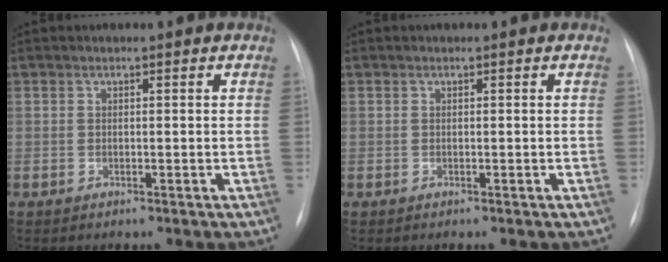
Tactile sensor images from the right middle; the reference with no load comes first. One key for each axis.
{"total": 0.0}